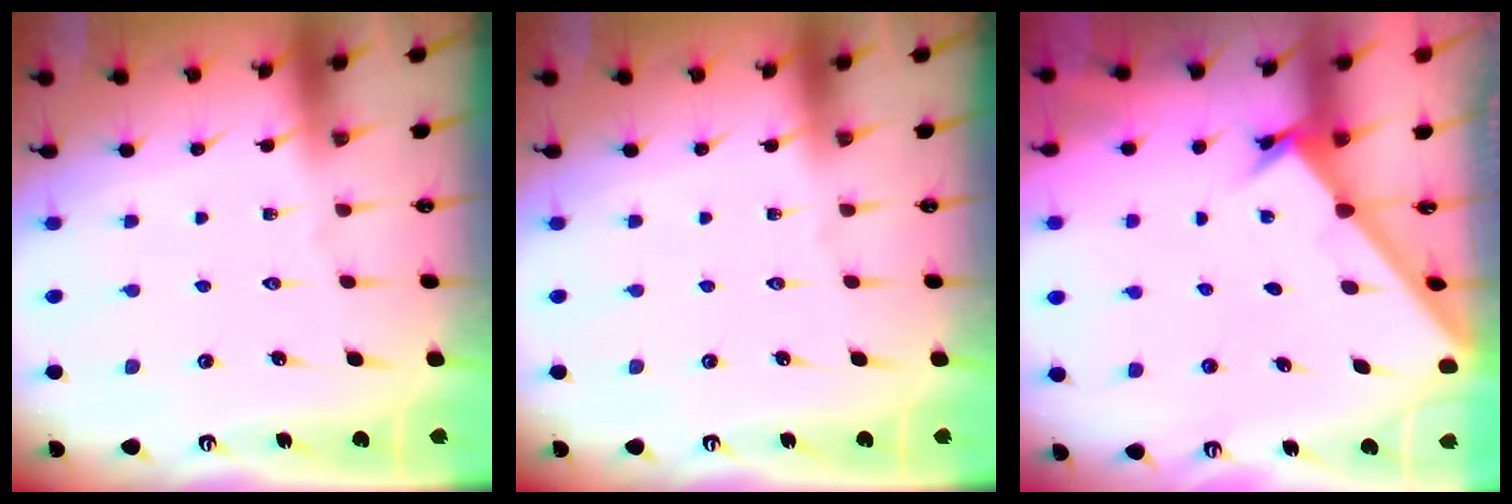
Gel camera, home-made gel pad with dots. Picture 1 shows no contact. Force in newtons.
{"total": 0.0}
{"total": 1.6, "press": 1.6, "slide": 0.1}